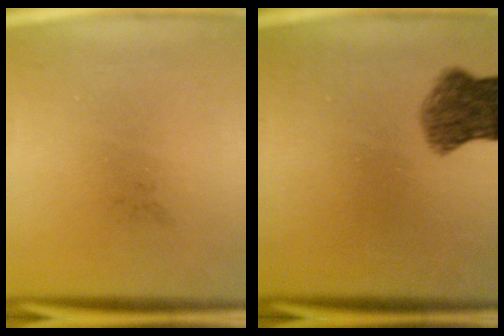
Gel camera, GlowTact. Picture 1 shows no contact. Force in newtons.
{"total": 5.9}